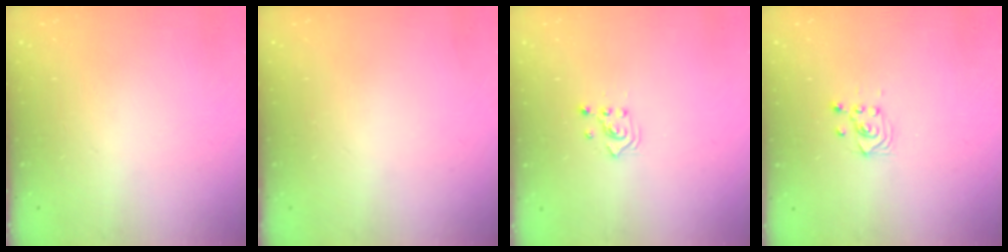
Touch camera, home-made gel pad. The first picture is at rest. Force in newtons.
{"total": 0.0}
{"total": 2.3, "press": 2.3, "slide": 0.3}
{"total": 3.5, "press": 3.2, "slide": 1.5}